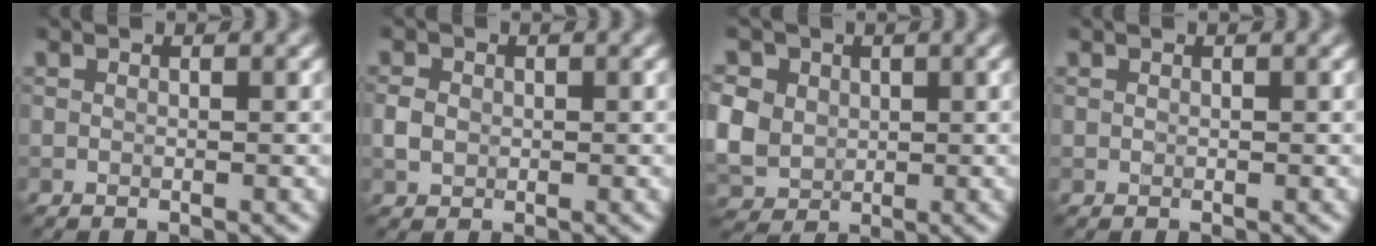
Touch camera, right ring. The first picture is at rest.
{"total": 1.7, "force": [-0.1, 1.5, 0.9], "torque": [-0.018, 0.000, -0.006]}
{"total": 8.7, "force": [2.2, 7.2, 4.3], "torque": [-0.097, 0.025, 0.019]}
{"total": 0.0}